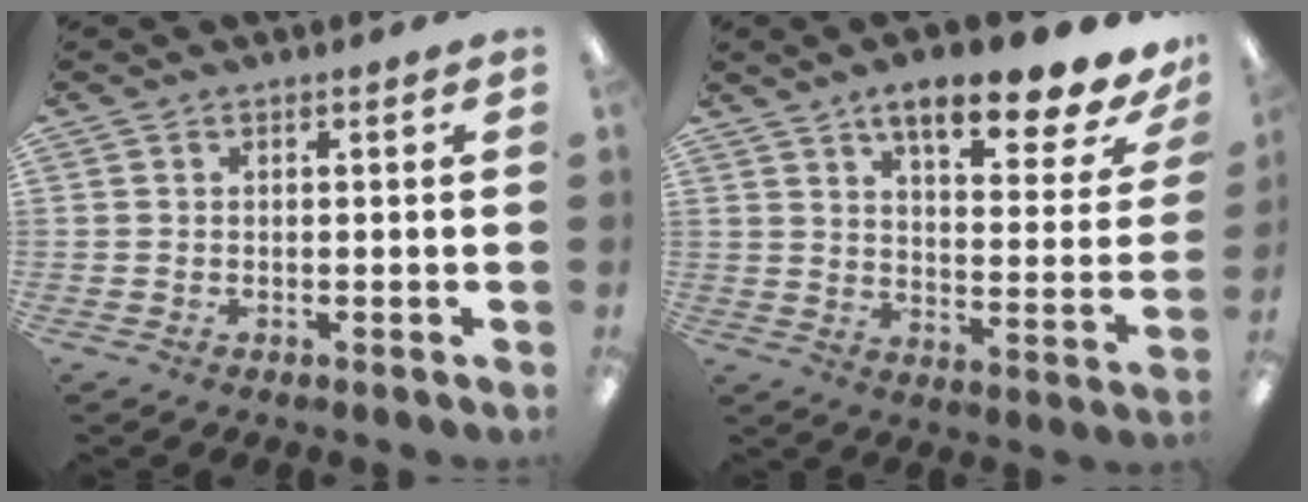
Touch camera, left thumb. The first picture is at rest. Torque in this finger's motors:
{"motor_torque": [0.47, 0.36, 1.57, -1.18, 0.03]}